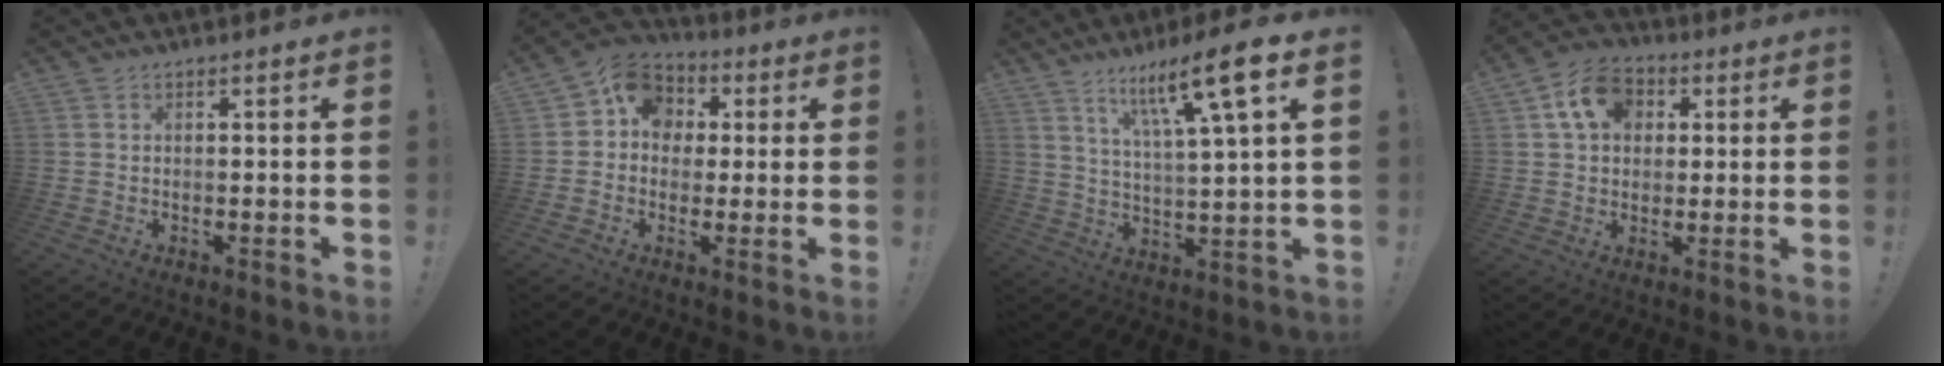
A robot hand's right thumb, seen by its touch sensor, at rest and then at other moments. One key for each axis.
{"total": 10.1, "fx": 1.4, "fy": 9.1, "fz": 4.2, "tx": -0.062, "ty": 0.010, "tz": 0.033}
{"total": 14.4, "fx": 7.8, "fy": 1.5, "fz": 12.0, "tx": -0.196, "ty": -0.040, "tz": 0.112}
{"total": 11.9, "fx": 4.1, "fy": 9.1, "fz": 6.5, "tx": -0.100, "ty": -0.001, "tz": 0.080}